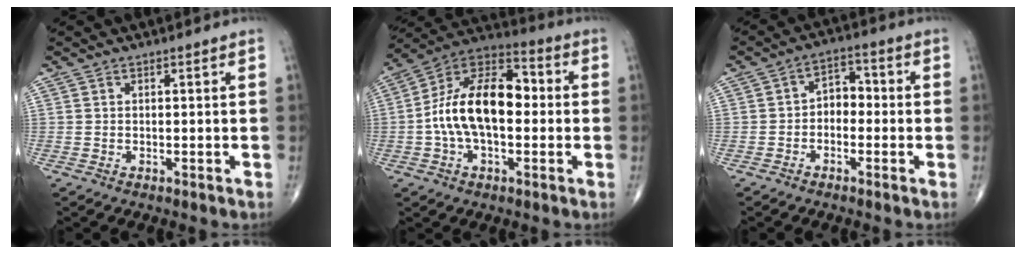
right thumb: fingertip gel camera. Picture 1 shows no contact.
{"total": 17.5, "force": [-0.4, 9.7, 14.6], "torque": [-0.246, 0.041, -0.019]}
{"total": 4.9, "force": [-1.0, 3.5, 3.2], "torque": [-0.027, 0.030, -0.030]}